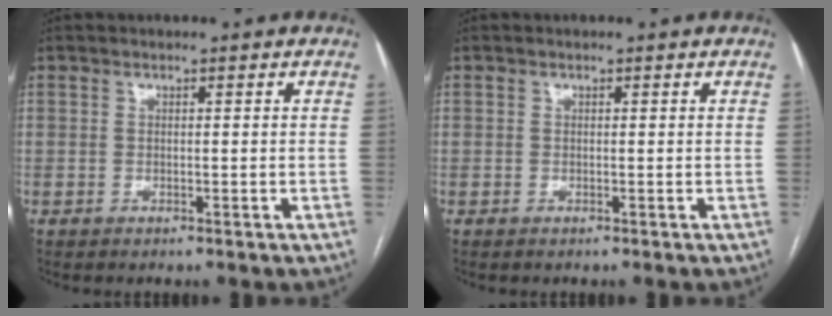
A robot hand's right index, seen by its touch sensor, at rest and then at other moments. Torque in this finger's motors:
{"motor_torque": [-0.34, 0.23, -0.88, -0.16]}